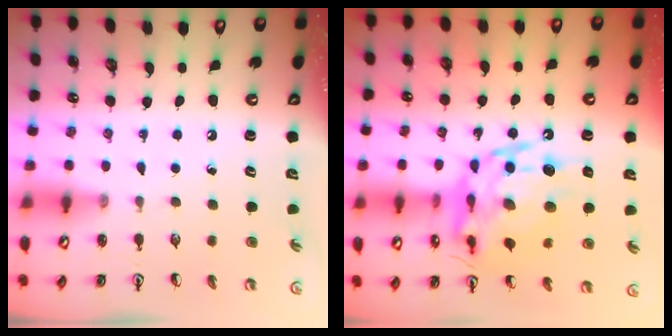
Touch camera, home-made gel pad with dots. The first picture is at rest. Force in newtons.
{"total": 18.3, "press": 18.2, "slide": 2.1}